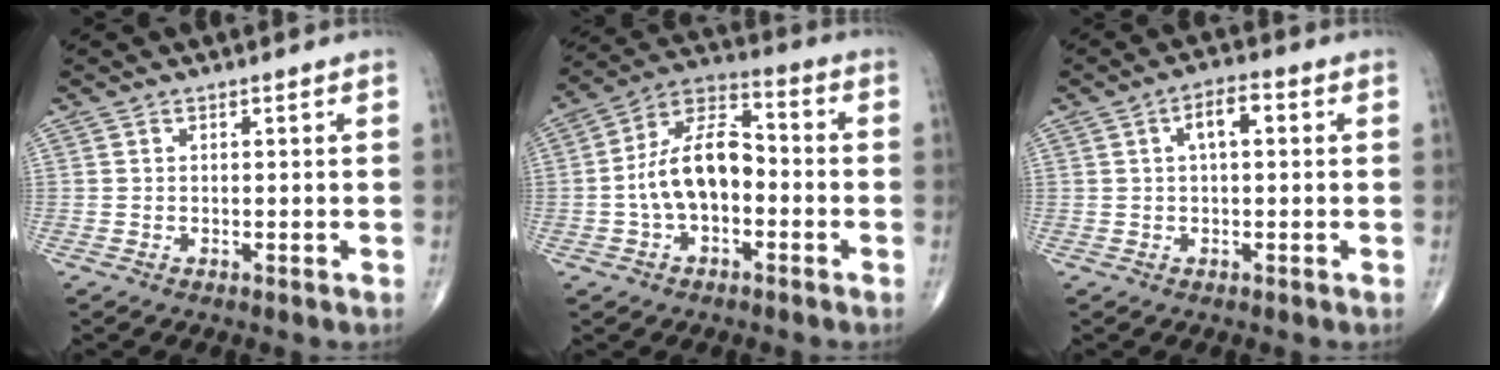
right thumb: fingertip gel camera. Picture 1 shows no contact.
{"total": 12.7, "force": [-1.8, 7.4, 10.2], "torque": [-0.174, 0.046, -0.043]}
{"total": 4.8, "force": [1.1, 2.1, 4.1], "torque": [-0.063, 0.012, 0.014]}